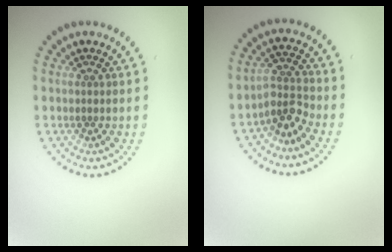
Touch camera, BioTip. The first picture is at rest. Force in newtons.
{"total": 2.7, "press": 1.9, "slide": 1.8}